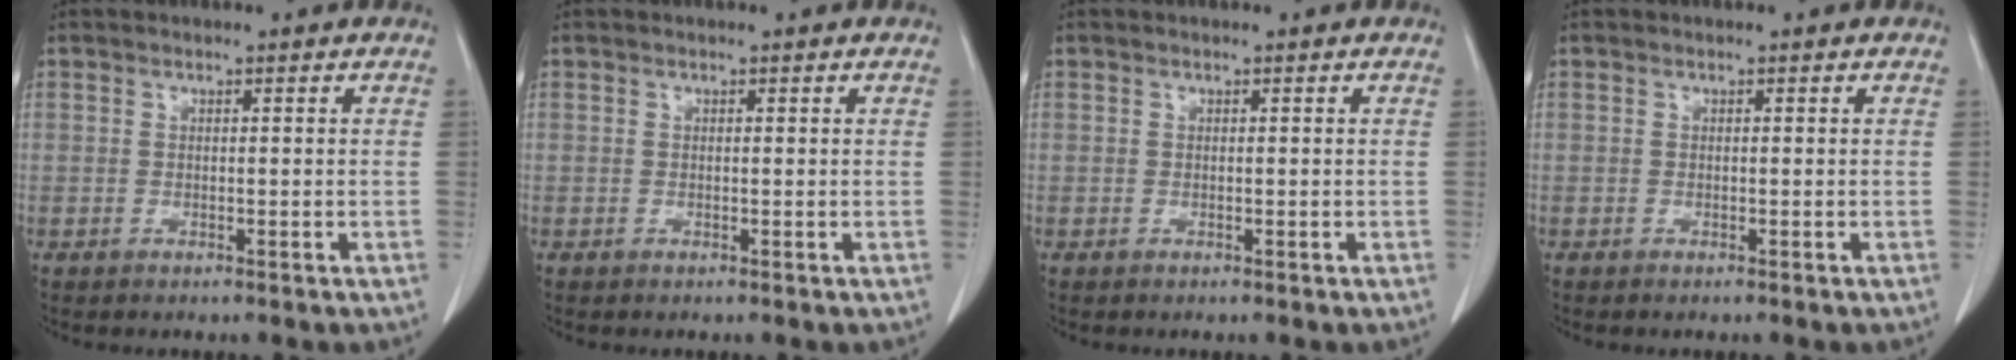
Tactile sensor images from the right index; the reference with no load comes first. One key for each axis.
{"total": 0.0}
{"total": 0.0}
{"total": 0.0}